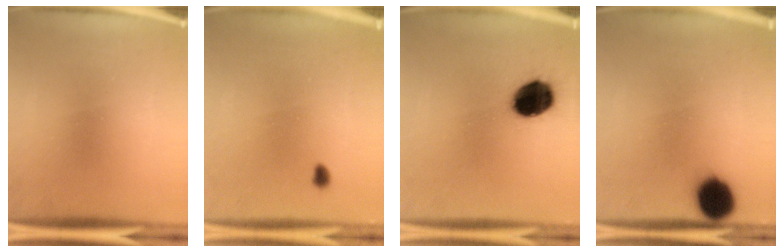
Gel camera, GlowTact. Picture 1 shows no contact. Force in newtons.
{"total": 0.9}
{"total": 13.2}
{"total": 8.5}